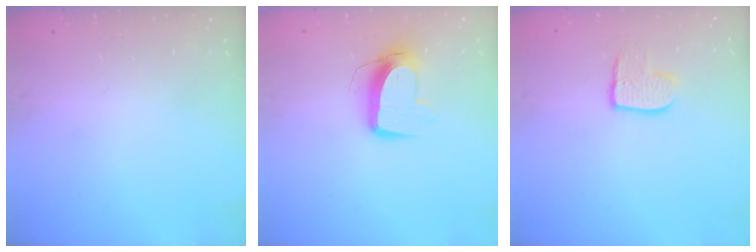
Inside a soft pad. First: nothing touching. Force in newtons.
{"total": 10.8, "press": 10.8, "slide": 0.7}
{"total": 8.4, "press": 8.4, "slide": 0.6}